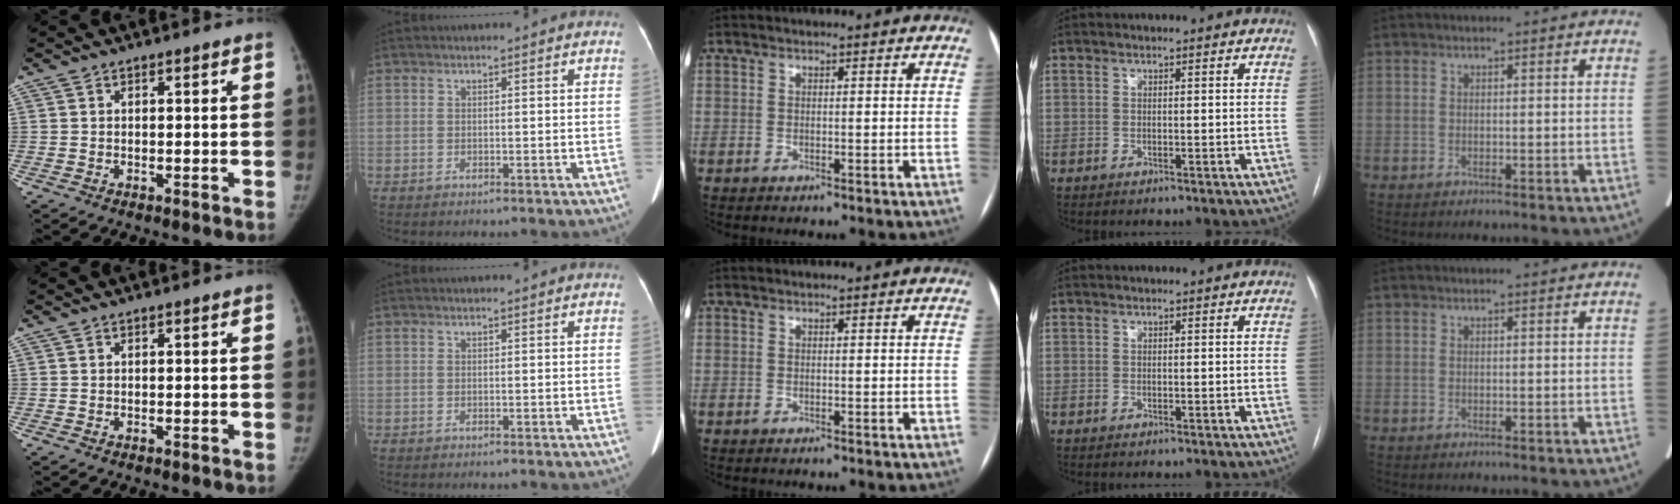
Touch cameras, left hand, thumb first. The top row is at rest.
{}